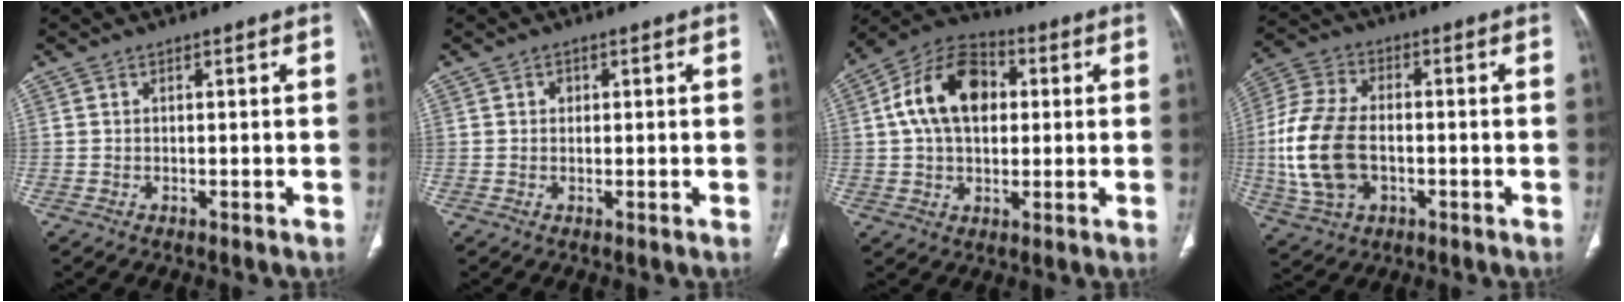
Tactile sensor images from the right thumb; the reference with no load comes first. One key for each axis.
{"total": 1.2, "fx": 0.3, "fy": 1.0, "fz": 0.5, "tx": 0.000, "ty": 0.001, "tz": 0.002}
{"total": 15.6, "fx": 2.8, "fy": 10.3, "fz": 11.4, "tx": -0.179, "ty": 0.019, "tz": 0.036}
{"total": 15.6, "fx": -1.8, "fy": 9.9, "fz": 11.9, "tx": -0.255, "ty": 0.011, "tz": -0.031}